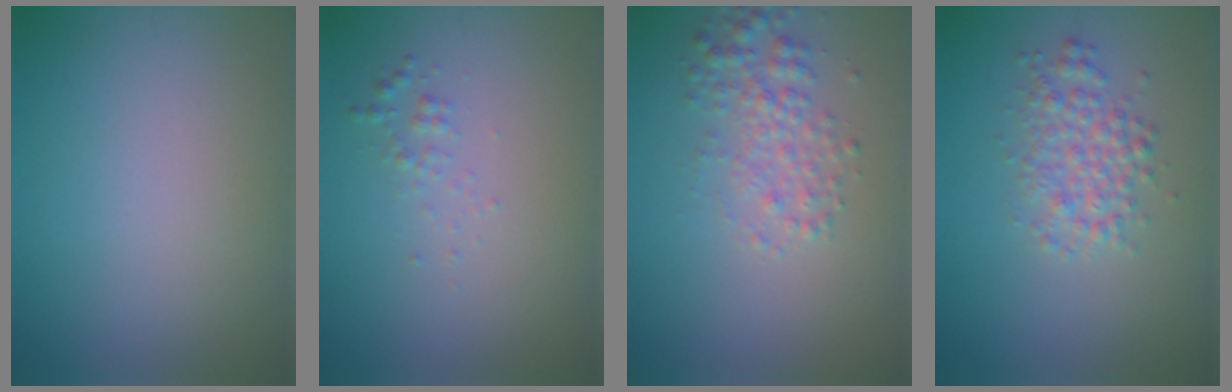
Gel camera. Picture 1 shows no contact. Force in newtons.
{"total": 0.9, "press": 0.9, "slide": 0.0}
{"total": 2.7, "press": 2.7, "slide": 0.0}
{"total": 3.0, "press": 3.0, "slide": 0.1}